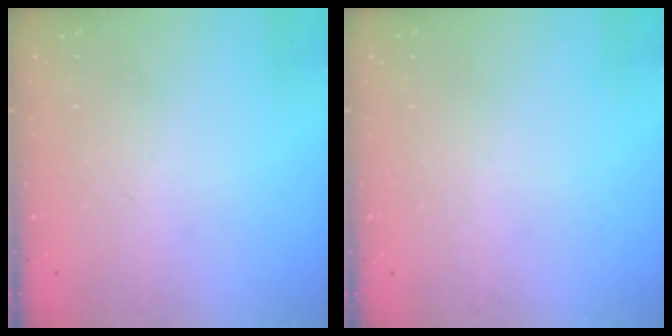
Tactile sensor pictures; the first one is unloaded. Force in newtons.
{"total": 0.0}